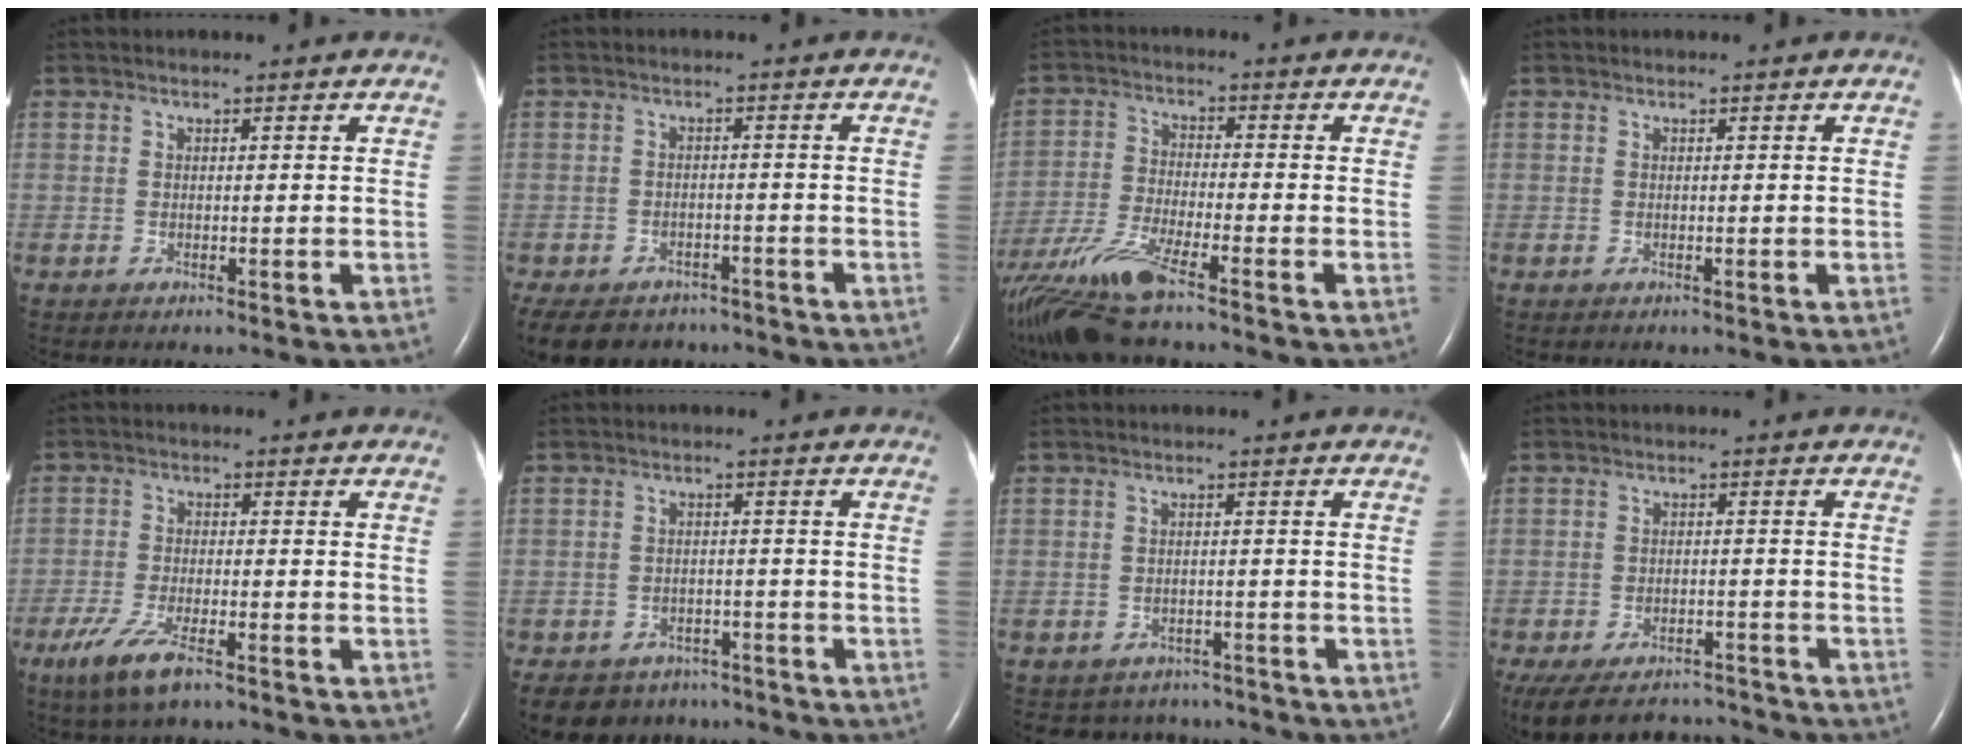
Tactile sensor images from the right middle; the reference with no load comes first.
{"total": 14.0, "force": [-10.3, 8.2, 4.8], "torque": [-0.126, -0.008, -0.130]}
{"total": 11.9, "force": [-9.2, 0.6, 7.6], "torque": [-0.162, -0.024, -0.174]}
{"total": 0.0}
{"total": 6.6, "force": [-4.3, 1.4, 4.9], "torque": [-0.109, -0.015, -0.076]}
{"total": 7.8, "force": [-6.1, 4.8, 1.0], "torque": [-0.018, 0.007, -0.081]}
{"total": 5.9, "force": [-5.2, 2.8, -0.3], "torque": [0.004, 0.014, -0.063]}
{"total": 13.7, "force": [-12.1, 4.8, 4.1], "torque": [-0.104, 0.002, -0.169]}